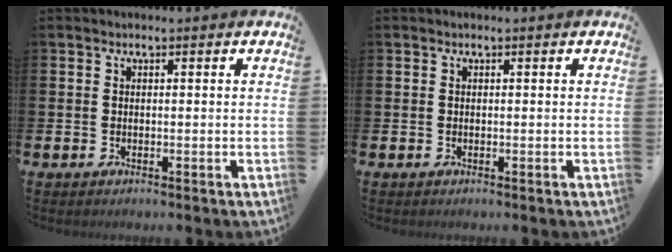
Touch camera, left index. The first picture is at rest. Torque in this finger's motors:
{"motor_torque": [0.00, 0.00, 0.02, 0.01]}